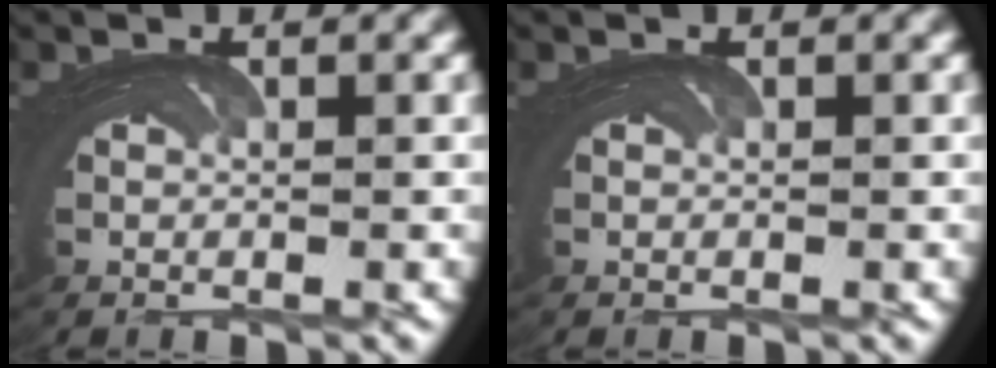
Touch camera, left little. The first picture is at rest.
{"total": 0.0}